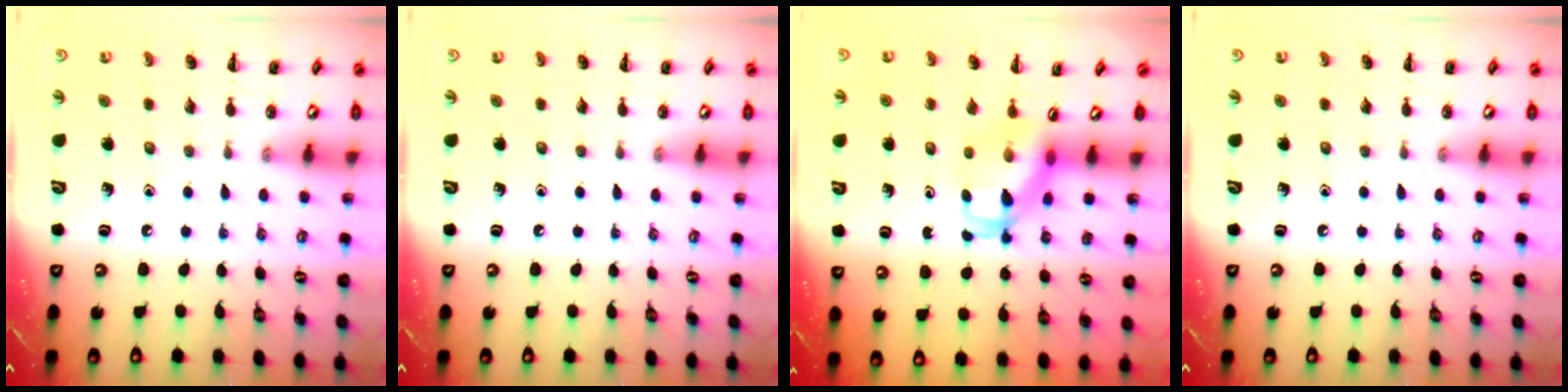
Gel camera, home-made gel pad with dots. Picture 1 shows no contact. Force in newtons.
{"total": 0.0}
{"total": 5.2, "press": 5.1, "slide": 0.8}
{"total": 0.0}